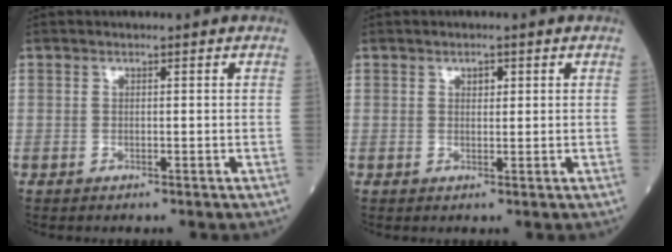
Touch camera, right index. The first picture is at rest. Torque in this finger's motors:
{"motor_torque": [0.03, 0.05, -0.01, 0.02]}